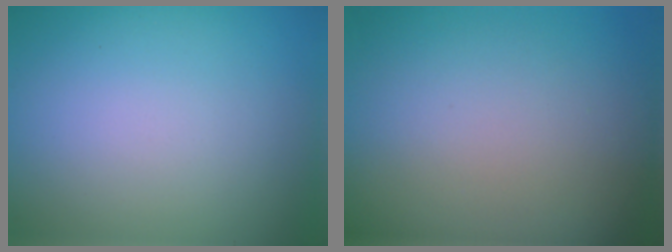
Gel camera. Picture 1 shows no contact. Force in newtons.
{"total": 0.0}